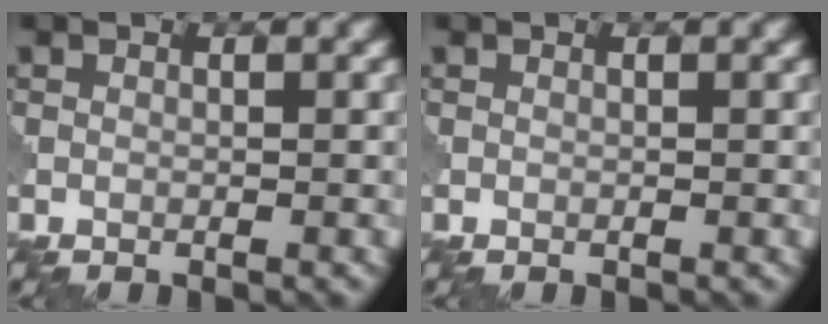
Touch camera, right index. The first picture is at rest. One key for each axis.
{"total": 0.0}